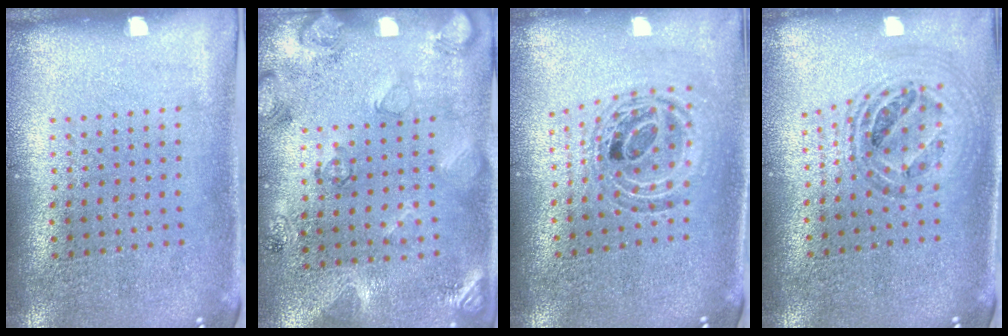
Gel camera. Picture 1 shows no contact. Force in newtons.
{"total": 2.1, "press": 1.8, "slide": 1.2}
{"total": 0.9, "press": 0.9, "slide": 0.2}
{"total": 0.9, "press": 0.9, "slide": 0.2}